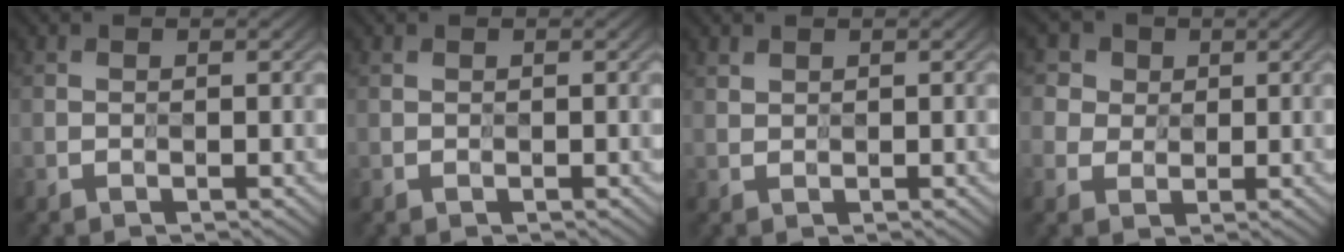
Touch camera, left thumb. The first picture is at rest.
{"total": 0.0}
{"total": 1.5, "force": [1.4, 0.4, 0.1], "torque": [-0.007, 0.002, 0.033]}
{"total": 5.1, "force": [2.7, 4.2, 0.7], "torque": [-0.064, 0.012, 0.041]}